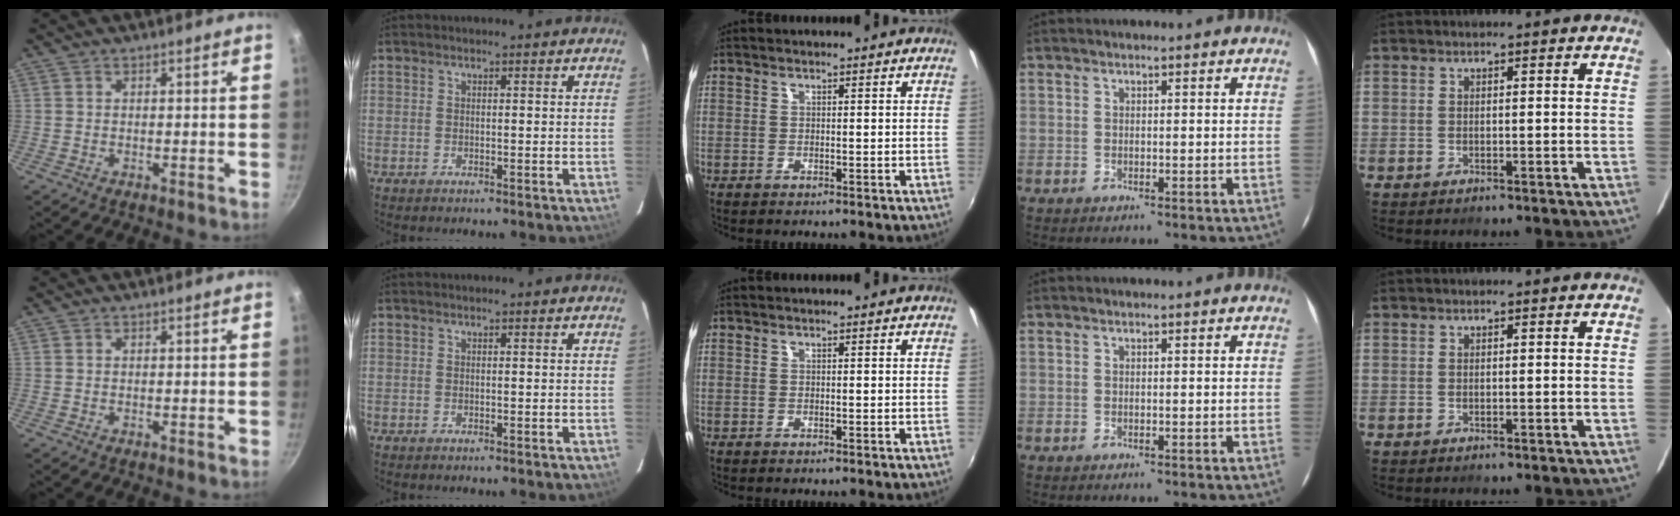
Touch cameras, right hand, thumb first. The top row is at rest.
{}